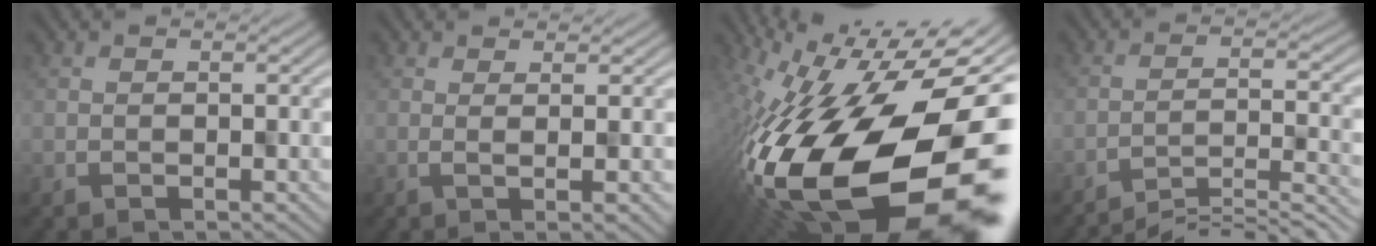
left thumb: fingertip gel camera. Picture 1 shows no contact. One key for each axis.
{"total": 3.1, "fx": 0.4, "fy": 0.6, "fz": 3.1, "tx": -0.034, "ty": 0.004, "tz": 0.004}
{"total": 20.9, "fx": -4.9, "fy": 9.8, "fz": 17.9, "tx": -0.353, "ty": -0.046, "tz": -0.078}
{"total": 8.7, "fx": -7.2, "fy": 1.5, "fz": 4.6, "tx": -0.075, "ty": 0.008, "tz": -0.105}